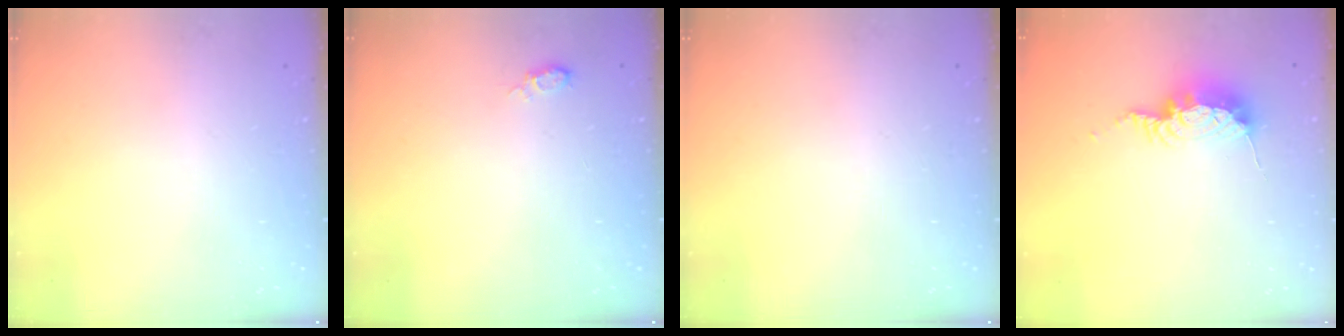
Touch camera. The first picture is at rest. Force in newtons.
{"total": 5.0, "press": 5.0, "slide": 0.7}
{"total": 0.0}
{"total": 9.8, "press": 9.8, "slide": 1.0}